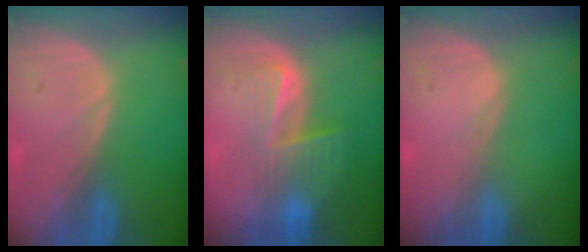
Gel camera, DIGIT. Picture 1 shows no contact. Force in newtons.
{"total": 6.7, "press": 5.7, "slide": 3.6}
{"total": 0.0}